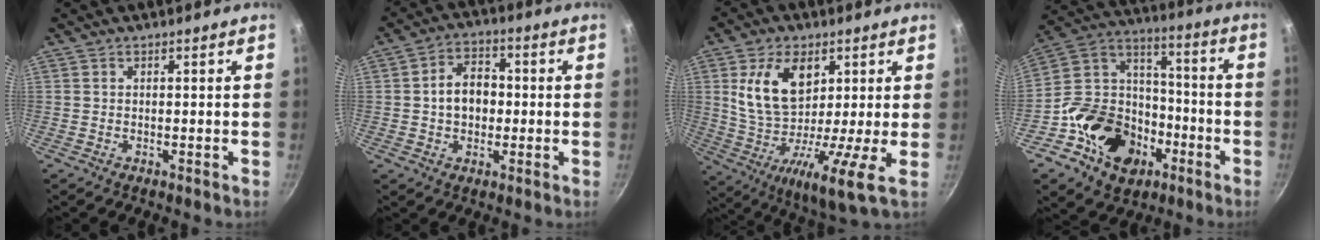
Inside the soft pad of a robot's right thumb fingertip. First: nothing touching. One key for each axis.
{"total": 8.3, "fx": -0.2, "fy": 6.2, "fz": 5.5, "tx": -0.061, "ty": 0.019, "tz": -0.011}
{"total": 17.0, "fx": 4.7, "fy": 7.8, "fz": 14.3, "tx": -0.248, "ty": -0.032, "tz": 0.069}
{"total": 21.5, "fx": -8.8, "fy": 16.3, "fz": 11.0, "tx": -0.163, "ty": 0.069, "tz": -0.147}